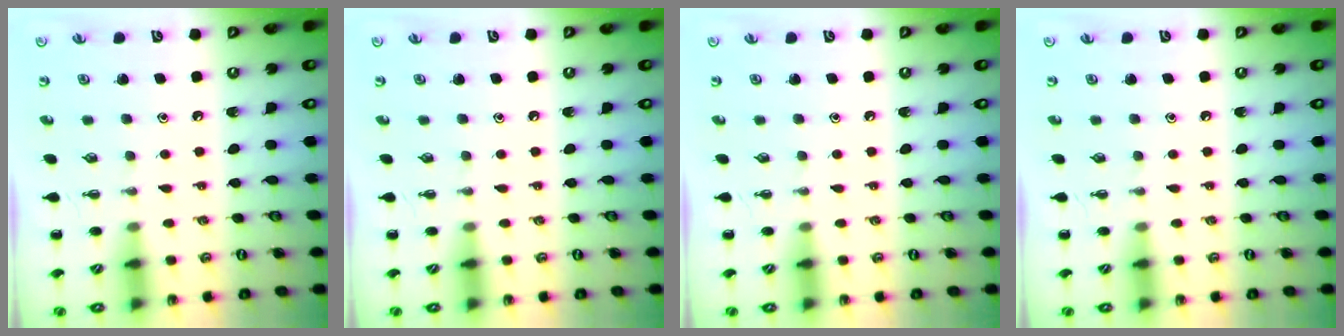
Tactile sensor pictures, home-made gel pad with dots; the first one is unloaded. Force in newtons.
{"total": 0.0}
{"total": 0.0}
{"total": 0.0}